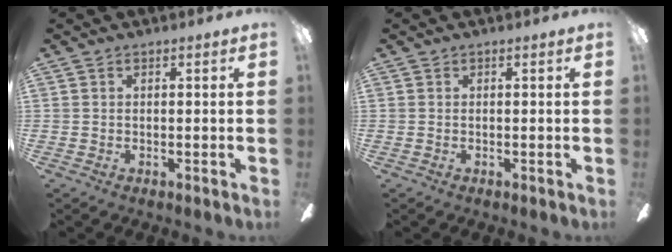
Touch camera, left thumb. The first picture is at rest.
{"total": 0.0}